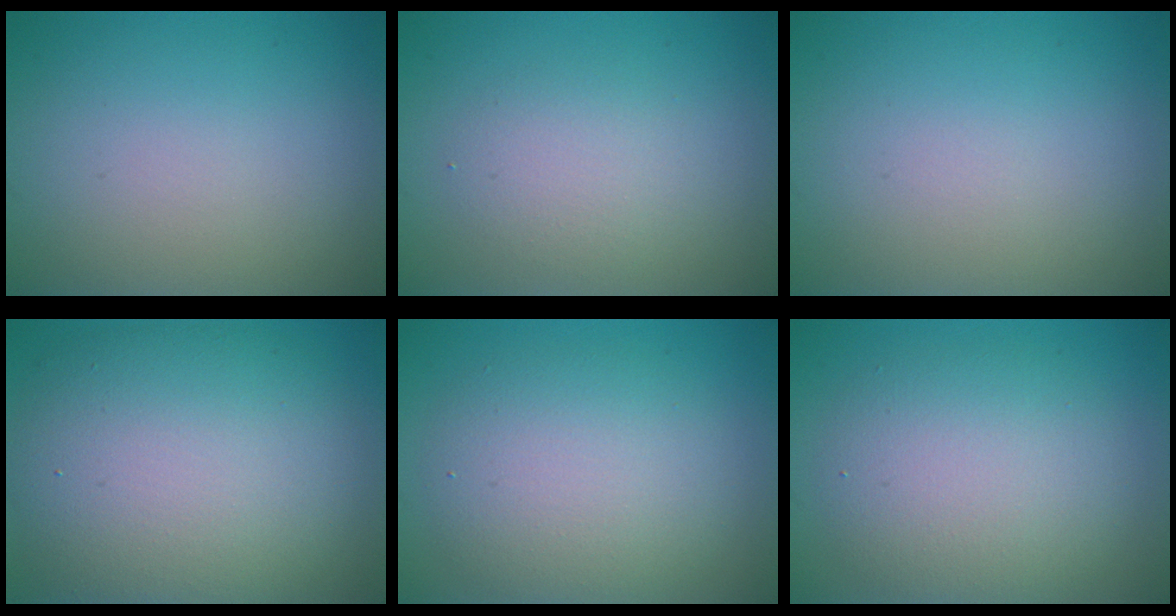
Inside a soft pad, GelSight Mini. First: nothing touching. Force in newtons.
{"total": 2.4, "press": 2.4, "slide": 0.3}
{"total": 0.0}
{"total": 11.4, "press": 11.4, "slide": 0.8}
{"total": 5.6, "press": 5.6, "slide": 0.2}
{"total": 5.5, "press": 5.5, "slide": 0.5}